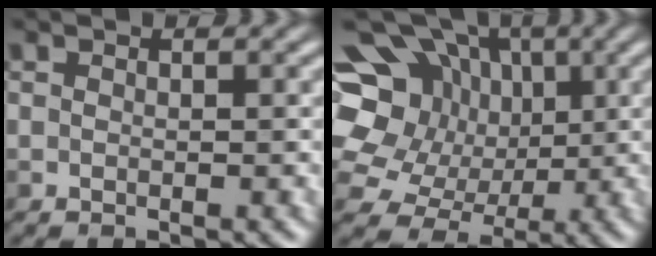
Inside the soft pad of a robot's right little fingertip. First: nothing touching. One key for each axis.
{"total": 14.6, "fx": 3.9, "fy": 11.8, "fz": 7.8, "tx": -0.186, "ty": 0.039, "tz": 0.067}